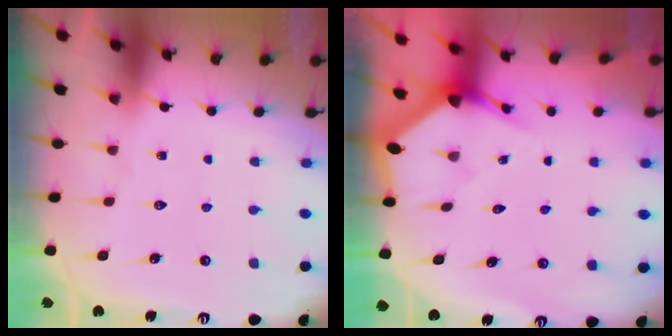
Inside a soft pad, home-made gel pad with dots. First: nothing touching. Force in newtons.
{"total": 2.6, "press": 2.6, "slide": 0.1}